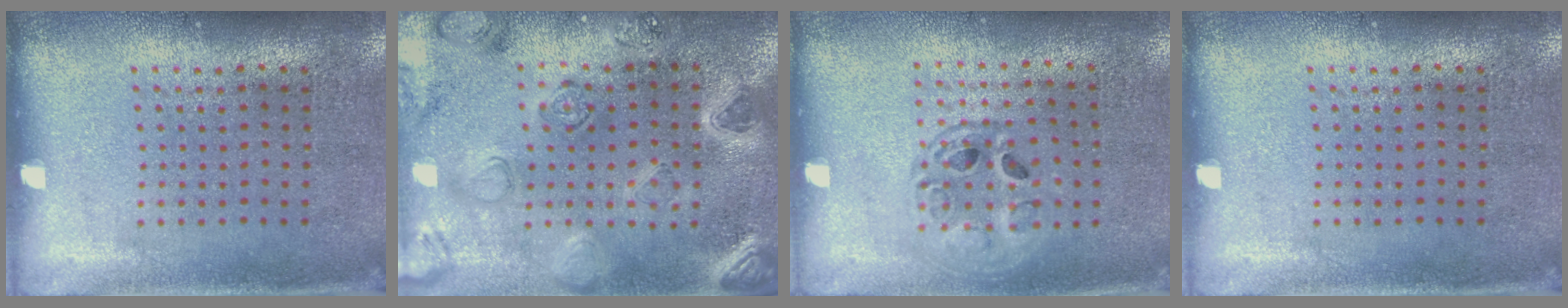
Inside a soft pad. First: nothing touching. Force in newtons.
{"total": 2.2, "press": 2.2, "slide": 0.2}
{"total": 1.3, "press": 1.2, "slide": 0.5}
{"total": 0.0}